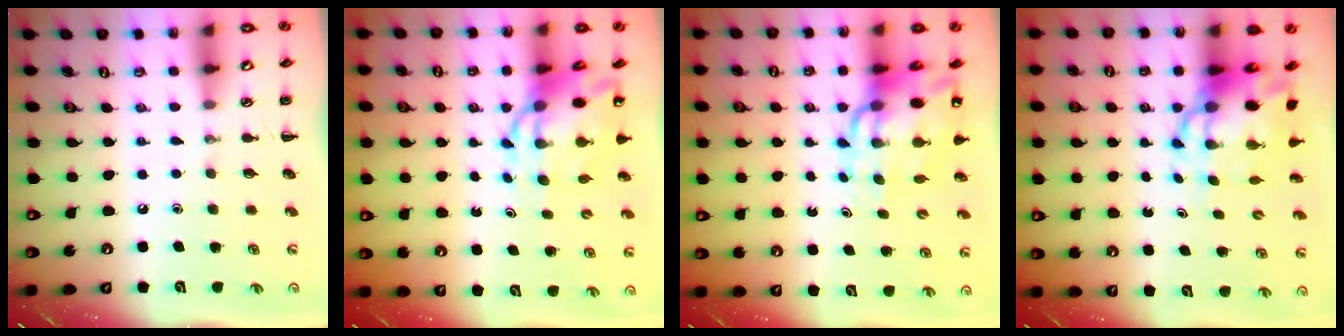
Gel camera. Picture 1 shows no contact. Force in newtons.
{"total": 9.8, "press": 9.3, "slide": 2.9}
{"total": 14.4, "press": 13.8, "slide": 4.1}
{"total": 10.1, "press": 9.7, "slide": 2.8}